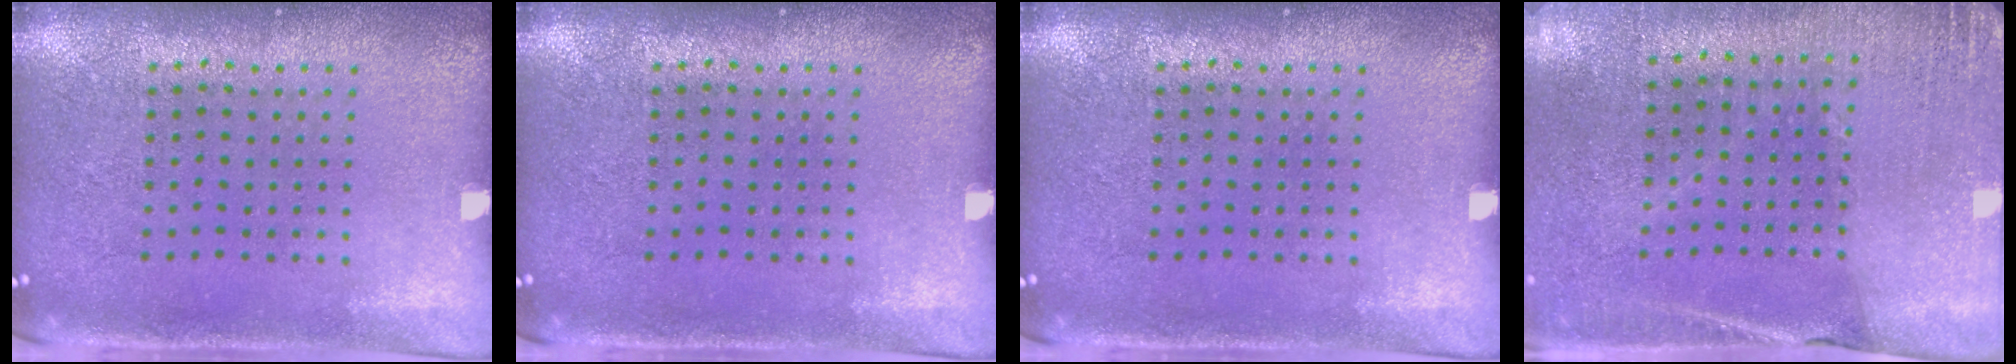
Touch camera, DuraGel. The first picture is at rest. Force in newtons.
{"total": 0.0}
{"total": 0.0}
{"total": 2.6, "press": 2.5, "slide": 0.8}